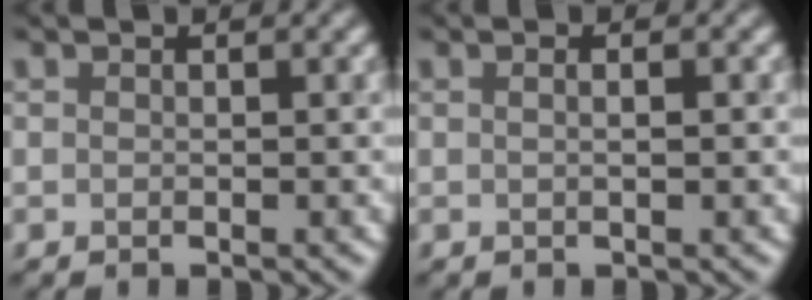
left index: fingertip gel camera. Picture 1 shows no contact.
{"total": 1.8, "force": [0.6, 0.8, 1.5], "torque": [-0.005, 0.004, -0.010]}